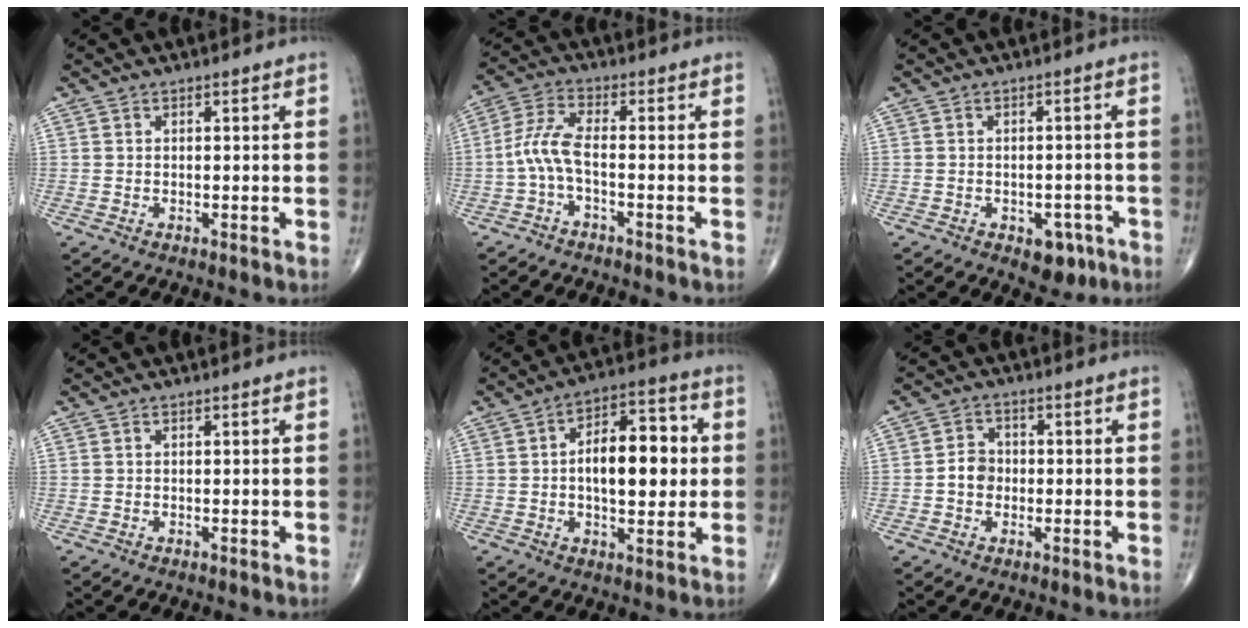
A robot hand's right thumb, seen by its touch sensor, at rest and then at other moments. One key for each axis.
{"total": 5.9, "fx": -1.8, "fy": 1.6, "fz": 5.3, "tx": -0.130, "ty": 0.028, "tz": -0.042}
{"total": 4.9, "fx": -2.5, "fy": 3.1, "fz": 2.9, "tx": -0.015, "ty": 0.015, "tz": -0.027}
{"total": 0.0}
{"total": 13.7, "fx": 0.7, "fy": 6.8, "fz": 11.9, "tx": -0.153, "ty": 0.021, "tz": 0.005}
{"total": 4.1, "fx": -0.7, "fy": 3.5, "fz": 2.1, "tx": -0.021, "ty": 0.014, "tz": -0.019}